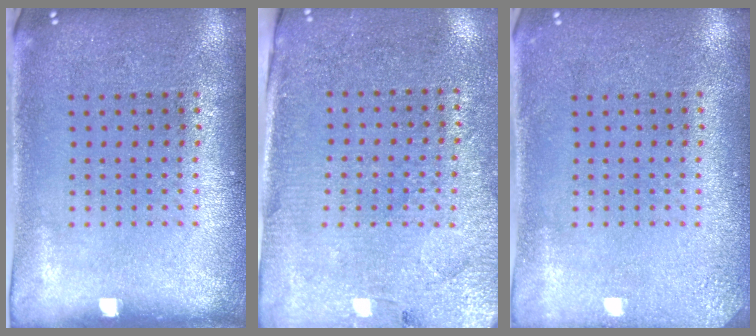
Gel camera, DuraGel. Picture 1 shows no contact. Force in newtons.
{"total": 2.9, "press": 2.7, "slide": 1.1}
{"total": 1.7, "press": 1.7, "slide": 0.2}